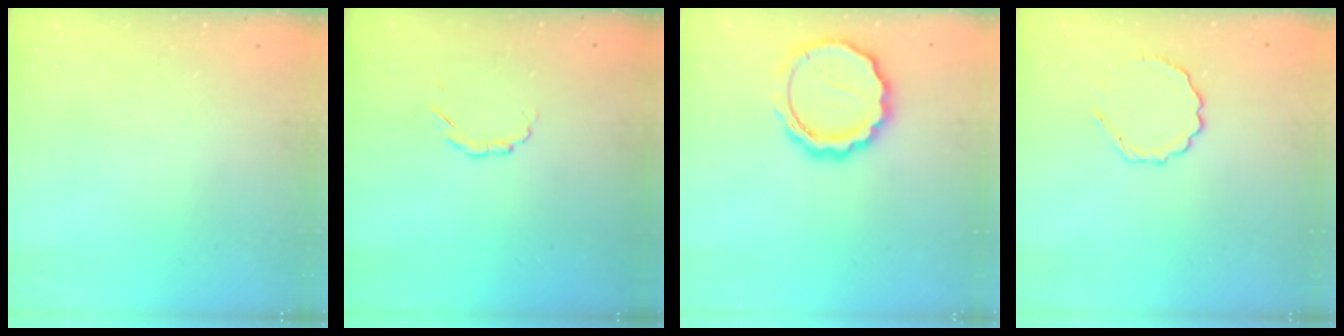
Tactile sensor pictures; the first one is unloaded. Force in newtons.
{"total": 2.3, "press": 2.2, "slide": 0.8}
{"total": 14.1, "press": 13.8, "slide": 3.0}
{"total": 3.4, "press": 3.3, "slide": 1.0}